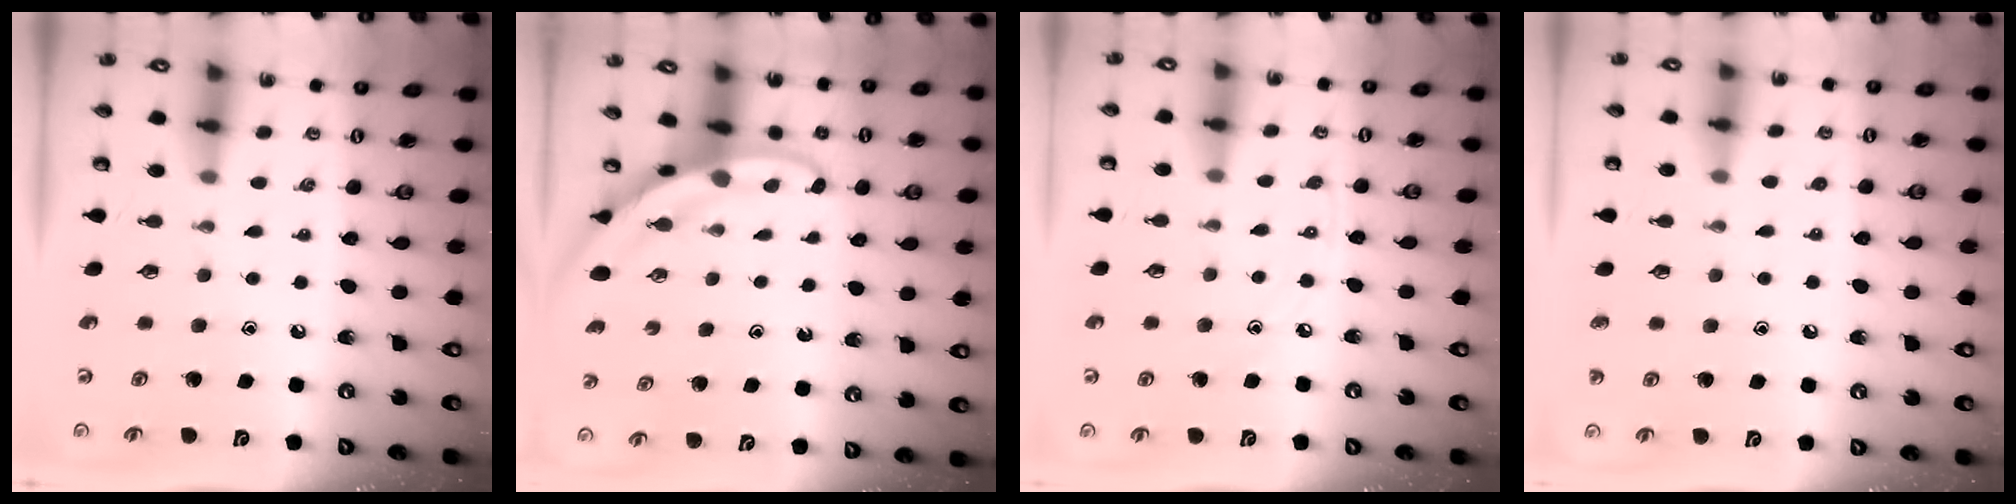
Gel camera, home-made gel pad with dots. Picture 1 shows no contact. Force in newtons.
{"total": 3.6, "press": 3.6, "slide": 0.4}
{"total": 4.3, "press": 4.3, "slide": 0.6}
{"total": 2.9, "press": 2.9, "slide": 0.4}